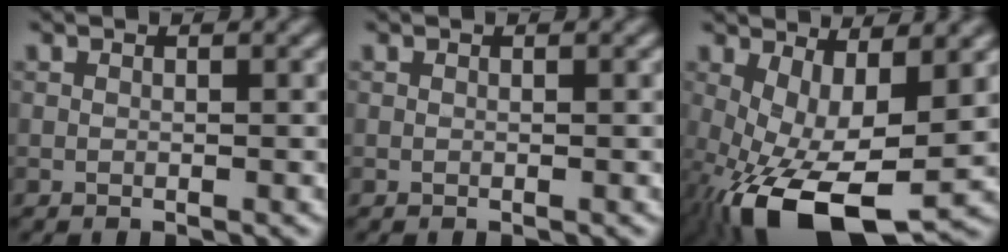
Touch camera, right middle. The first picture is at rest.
{"total": 0.0}
{"total": 11.7, "force": [-3.7, 5.0, 9.9], "torque": [-0.194, -0.026, -0.049]}